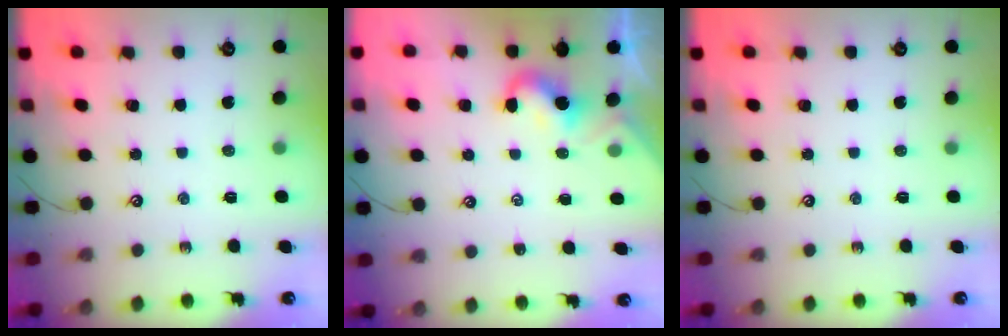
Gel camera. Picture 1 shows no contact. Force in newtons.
{"total": 0.5, "press": 0.4, "slide": 0.3}
{"total": 0.0}